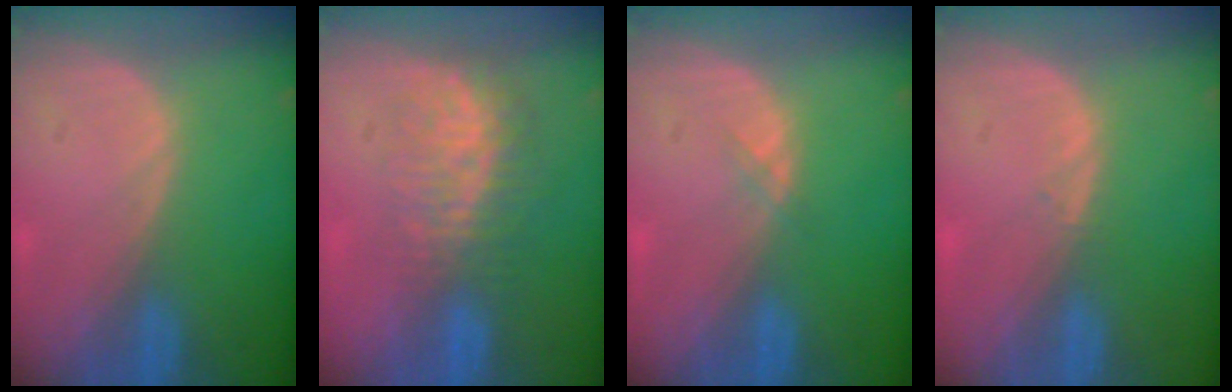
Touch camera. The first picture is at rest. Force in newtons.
{"total": 8.3, "press": 7.2, "slide": 4.1}
{"total": 0.6, "press": 0.6, "slide": 0.1}
{"total": 0.6, "press": 0.5, "slide": 0.4}